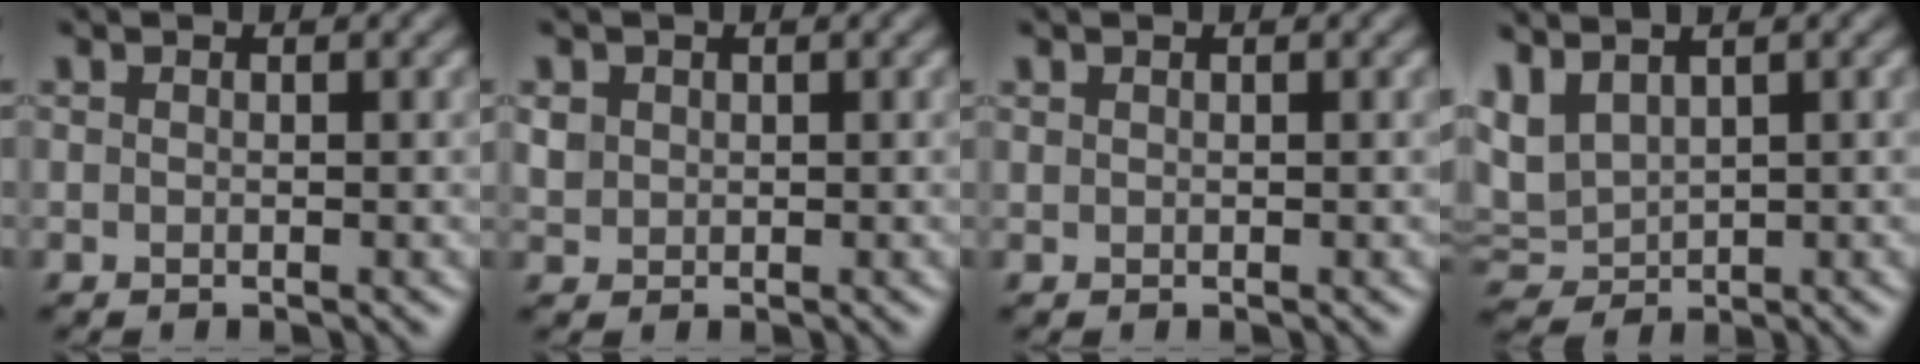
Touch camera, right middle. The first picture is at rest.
{"total": 1.3, "force": [0.4, 1.2, 0.4], "torque": [-0.008, -0.002, 0.012]}
{"total": 0.0}
{"total": 3.5, "force": [1.7, 2.2, 2.2], "torque": [-0.058, 0.006, 0.039]}